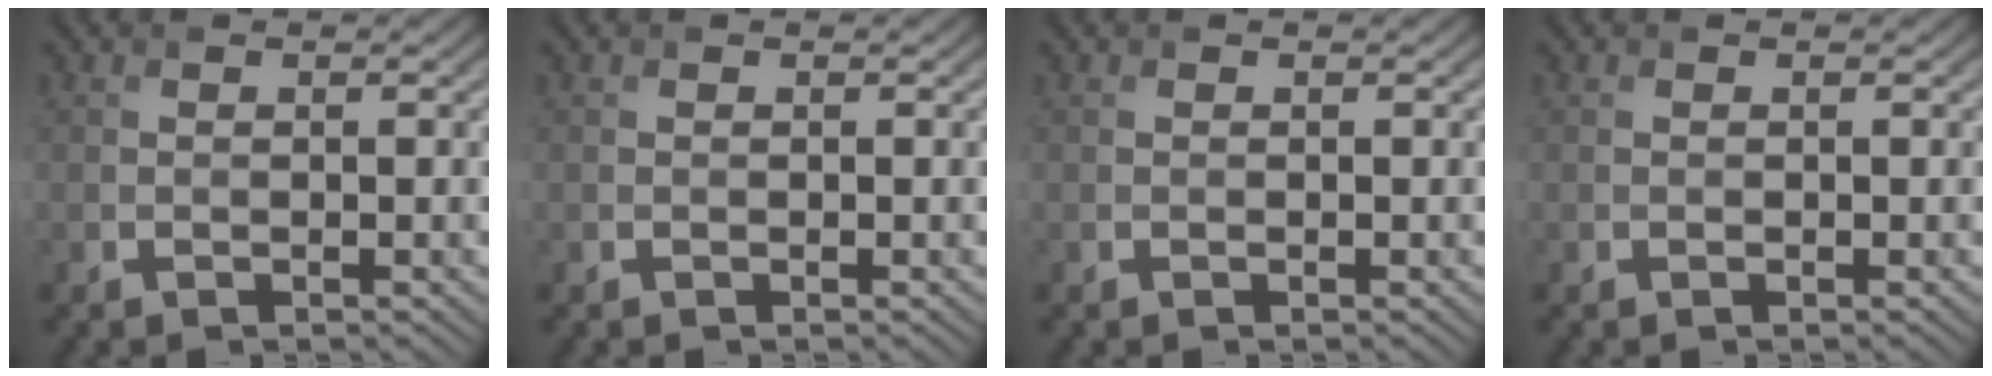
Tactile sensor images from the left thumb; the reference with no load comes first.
{"total": 0.0}
{"total": 0.0}
{"total": 0.0}